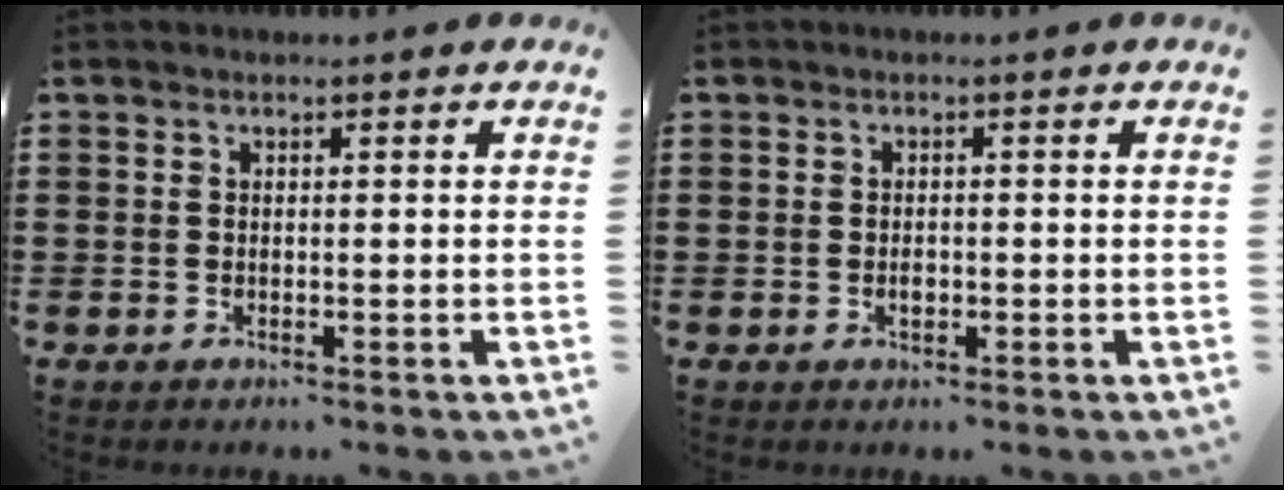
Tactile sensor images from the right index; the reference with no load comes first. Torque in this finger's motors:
{"motor_torque": [0.95, 1.01, 0.15, 0.03]}